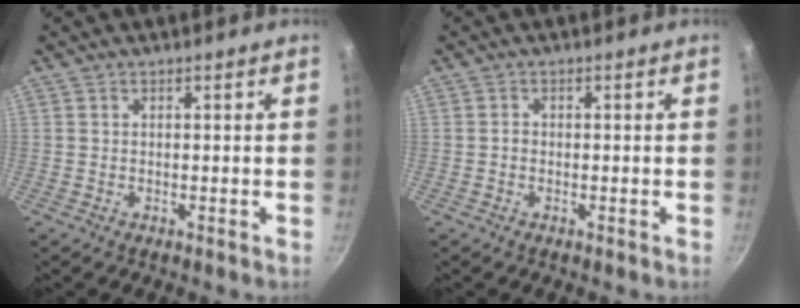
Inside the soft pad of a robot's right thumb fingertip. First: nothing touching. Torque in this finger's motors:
{"motor_torque": [0.53, 0.51, 0.39, -0.11, 0.04]}